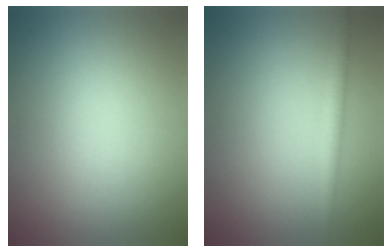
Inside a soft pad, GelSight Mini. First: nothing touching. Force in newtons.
{"total": 1.7, "press": 1.7, "slide": 0.1}